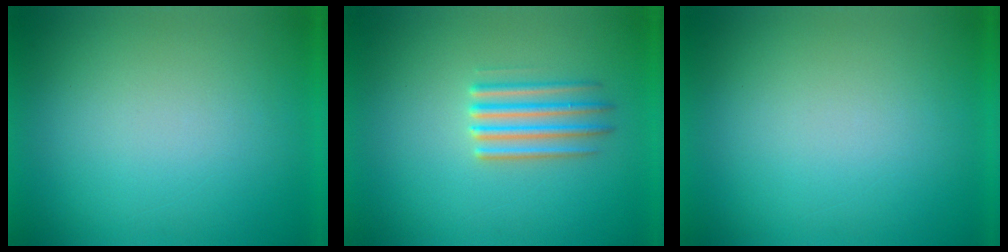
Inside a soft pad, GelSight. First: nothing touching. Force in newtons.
{"total": 2.7}
{"total": 0.0}